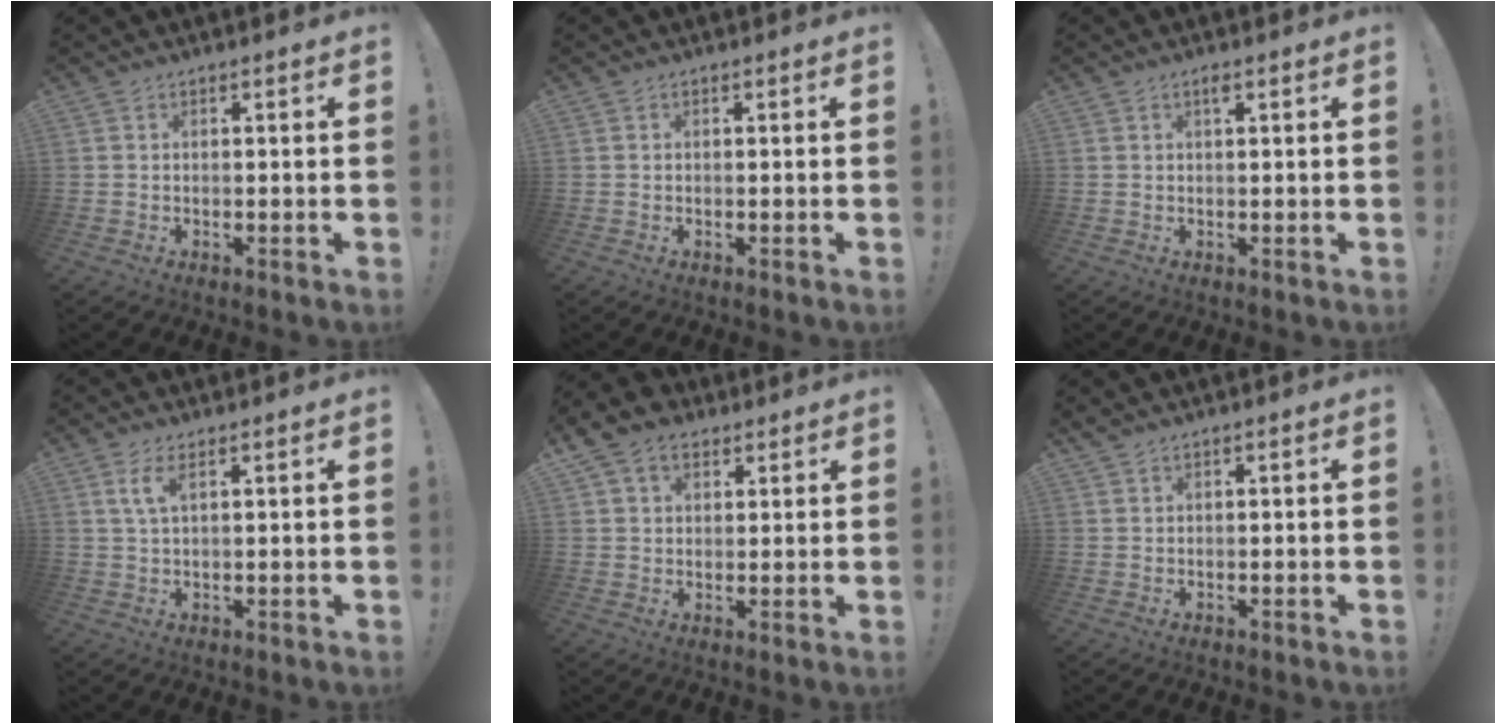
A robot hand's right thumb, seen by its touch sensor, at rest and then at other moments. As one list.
[{"total": 0.0}, {"total": 1.4, "force": [0.8, 0.4, 1.1], "torque": [-0.009, -0.002, 0.010]}, {"total": 4.1, "force": [2.0, 1.3, 3.3], "torque": [-0.061, -0.002, 0.034]}, {"total": 9.1, "force": [5.0, 6.4, 4.2], "torque": [-0.063, -0.014, 0.096]}, {"total": 0.8, "force": [0.6, -0.2, 0.5], "torque": [-0.016, 0.002, 0.012]}]